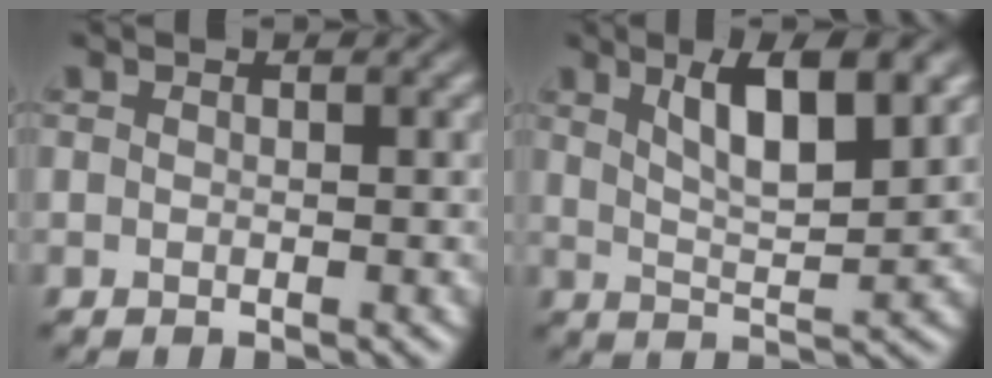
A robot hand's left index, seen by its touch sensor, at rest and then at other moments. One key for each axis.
{"total": 6.7, "fx": 3.3, "fy": 1.9, "fz": 5.5, "tx": -0.085, "ty": 0.003, "tz": 0.055}